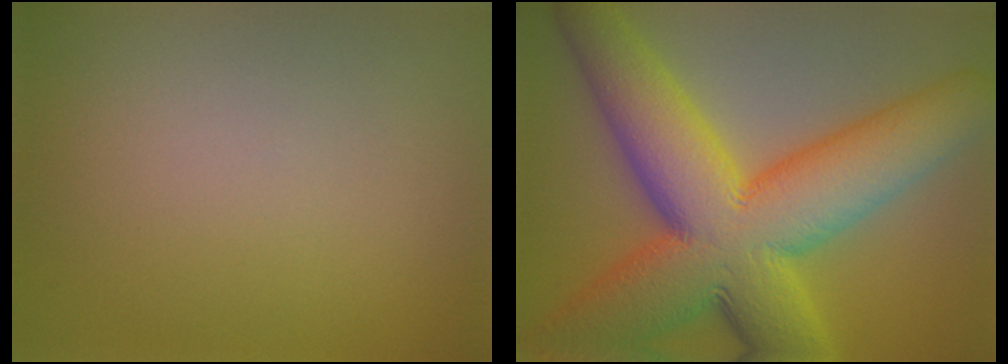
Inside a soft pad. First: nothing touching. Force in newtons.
{"total": 15.8, "press": 15.8, "slide": 0.1}